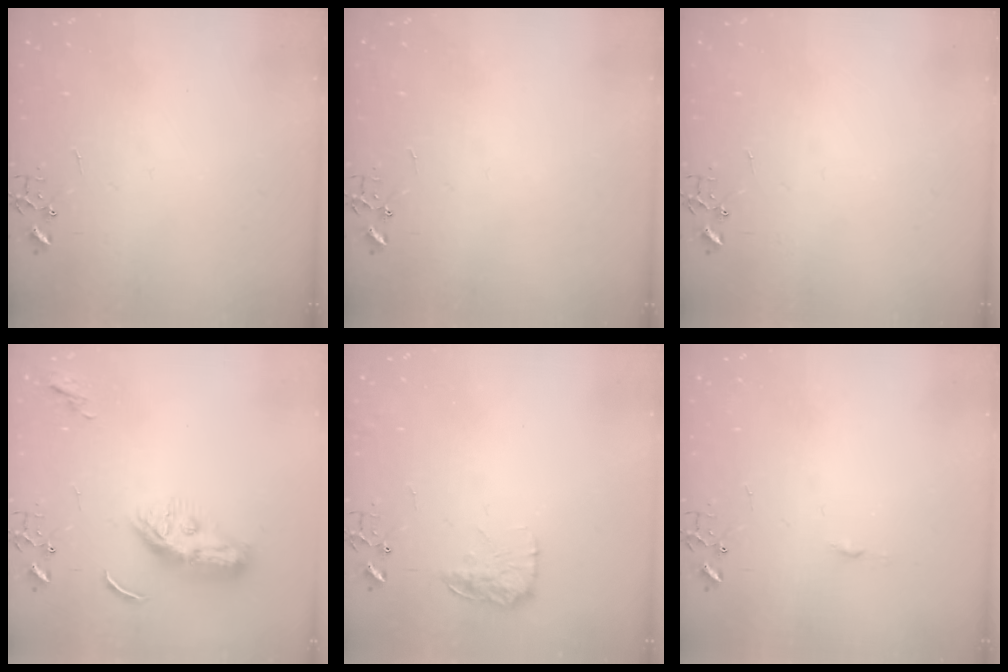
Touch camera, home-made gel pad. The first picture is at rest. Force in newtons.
{"total": 0.0}
{"total": 0.0}
{"total": 9.3, "press": 9.2, "slide": 1.2}
{"total": 11.4, "press": 11.3, "slide": 0.4}
{"total": 3.3, "press": 3.3, "slide": 0.4}